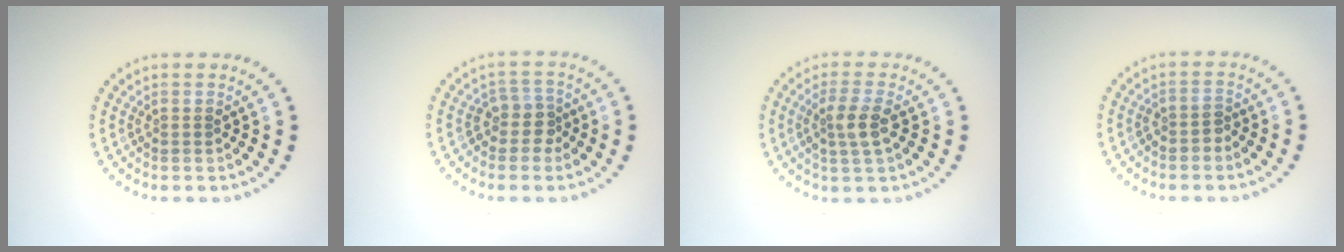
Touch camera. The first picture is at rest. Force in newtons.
{"total": 2.1, "press": 1.5, "slide": 1.4}
{"total": 2.5, "press": 2.3, "slide": 0.9}
{"total": 1.2, "press": 1.1, "slide": 0.6}